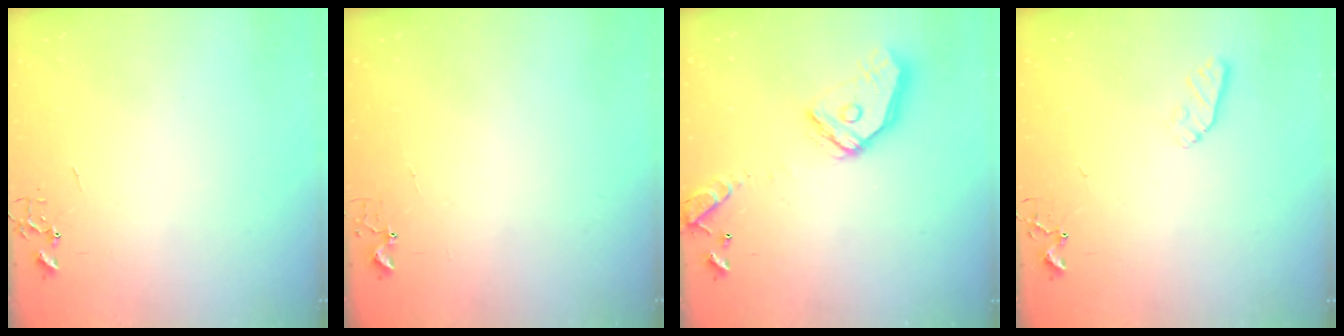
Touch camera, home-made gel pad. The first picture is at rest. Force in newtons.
{"total": 3.7, "press": 3.7, "slide": 0.2}
{"total": 16.2, "press": 16.1, "slide": 2.1}
{"total": 7.2, "press": 7.1, "slide": 0.8}